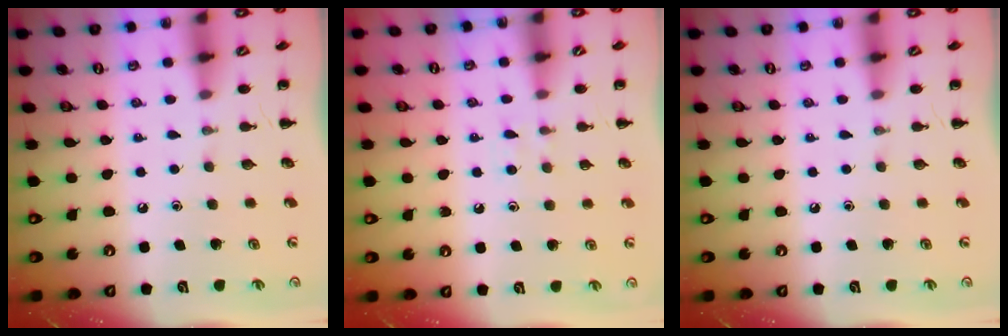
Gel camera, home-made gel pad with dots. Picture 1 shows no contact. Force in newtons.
{"total": 3.5, "press": 3.3, "slide": 1.2}
{"total": 0.0}